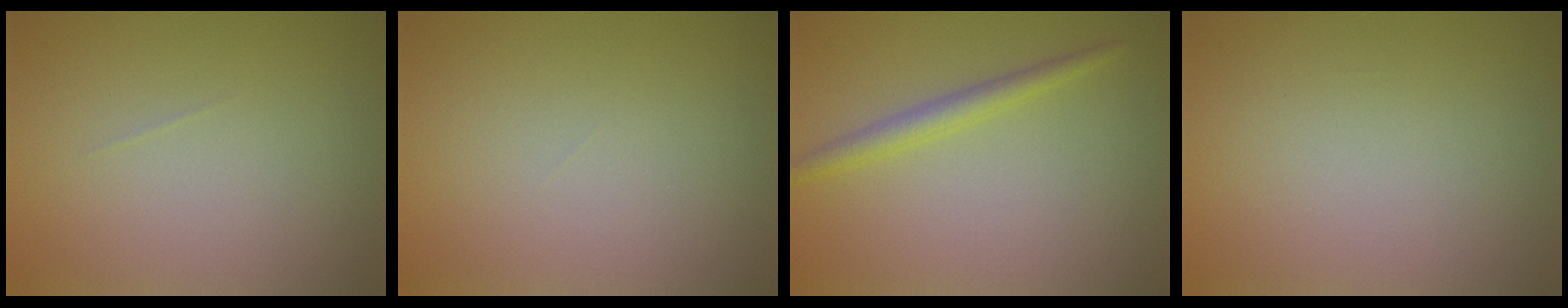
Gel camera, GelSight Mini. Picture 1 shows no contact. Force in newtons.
{"total": 0.0}
{"total": 2.0, "press": 2.0, "slide": 0.1}
{"total": 0.0}